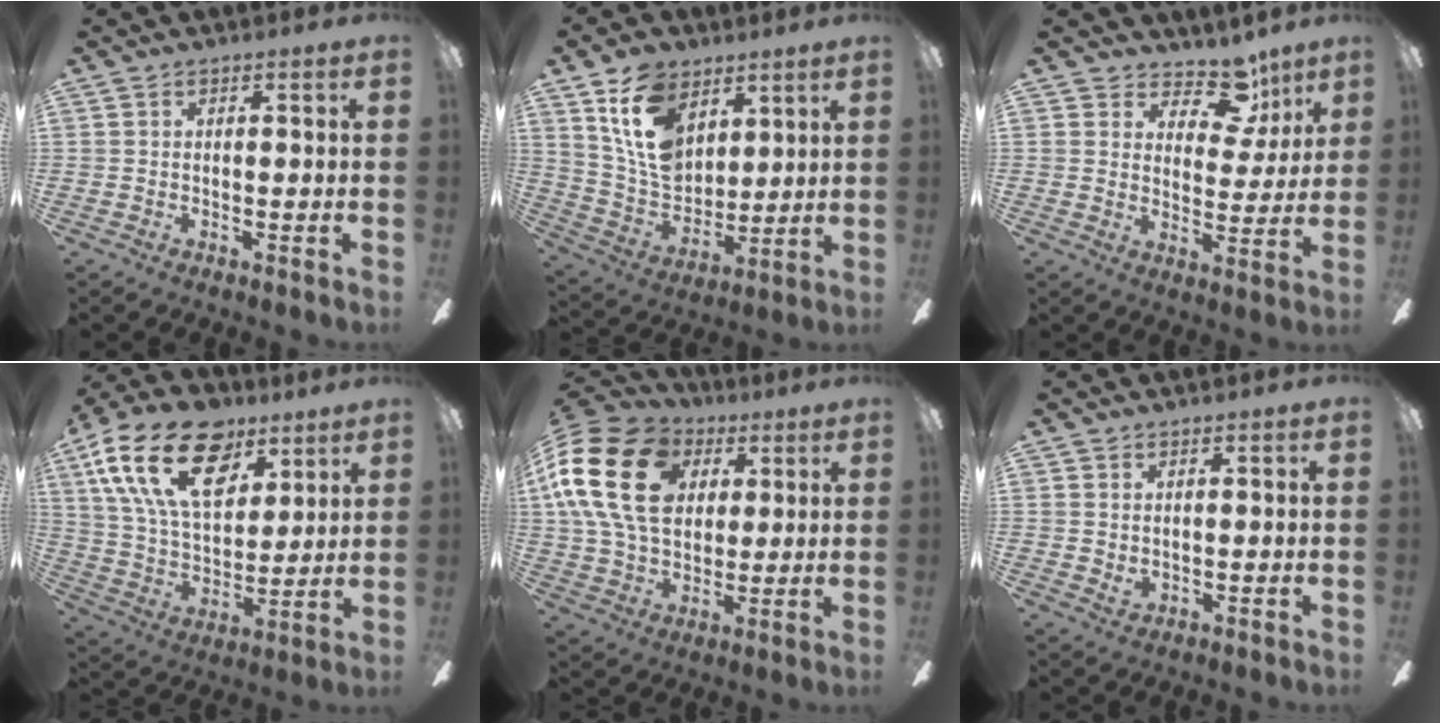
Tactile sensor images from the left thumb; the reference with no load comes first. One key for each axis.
{"total": 16.0, "fx": 8.1, "fy": 10.8, "fz": 8.6, "tx": -0.179, "ty": -0.029, "tz": 0.153}
{"total": 10.9, "fx": 7.9, "fy": 5.9, "fz": 4.6, "tx": -0.065, "ty": -0.049, "tz": 0.142}
{"total": 23.6, "fx": 11.7, "fy": 13.8, "fz": 15.2, "tx": -0.283, "ty": -0.047, "tz": 0.204}
{"total": 20.9, "fx": 5.9, "fy": 15.3, "fz": 13.0, "tx": -0.263, "ty": -0.005, "tz": 0.103}
{"total": 1.4, "fx": 0.8, "fy": 1.0, "fz": 0.5, "tx": 0.005, "ty": -0.006, "tz": 0.012}